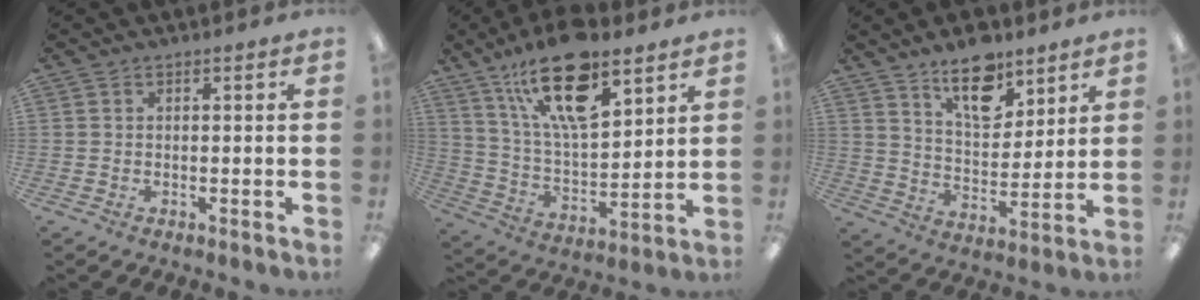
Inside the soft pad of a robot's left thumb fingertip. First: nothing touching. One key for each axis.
{"total": 21.4, "fx": 13.2, "fy": 8.6, "fz": 14.4, "tx": -0.256, "ty": -0.060, "tz": 0.224}
{"total": 13.4, "fx": 9.4, "fy": 6.5, "fz": 6.9, "tx": -0.087, "ty": -0.056, "tz": 0.163}